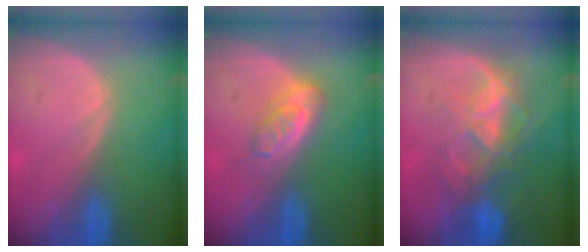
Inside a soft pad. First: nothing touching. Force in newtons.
{"total": 4.6, "press": 4.2, "slide": 1.9}
{"total": 7.9, "press": 7.2, "slide": 3.3}